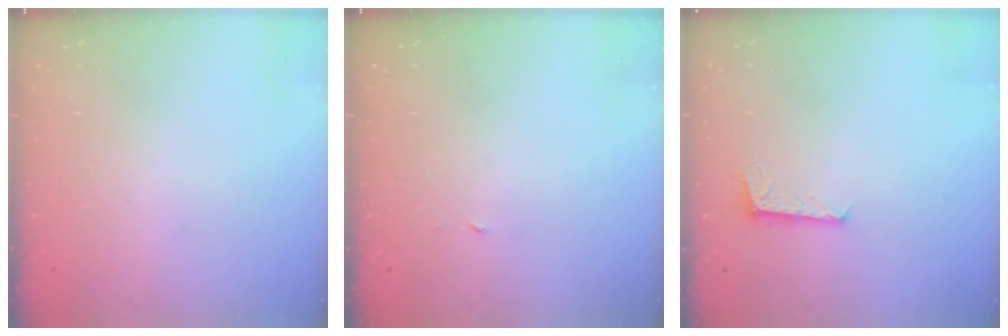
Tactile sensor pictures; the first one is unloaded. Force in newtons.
{"total": 1.8, "press": 1.8, "slide": 0.1}
{"total": 5.1, "press": 5.0, "slide": 0.4}